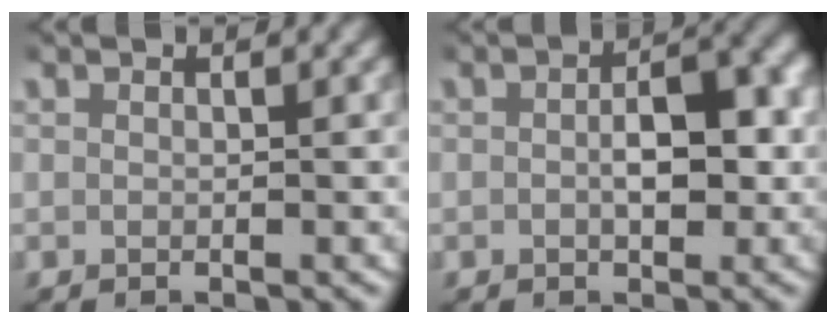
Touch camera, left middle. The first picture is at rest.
{"total": 4.1, "force": [-0.3, 2.2, 3.4], "torque": [-0.055, 0.001, -0.001]}